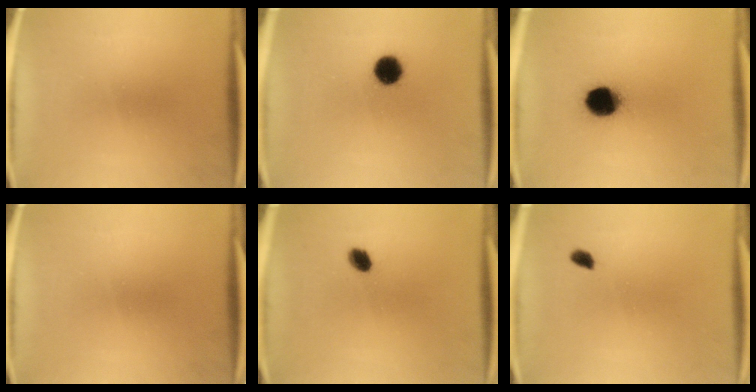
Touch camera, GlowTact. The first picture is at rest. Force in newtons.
{"total": 7.2}
{"total": 10.5}
{"total": 0.0}
{"total": 2.9}
{"total": 1.5}